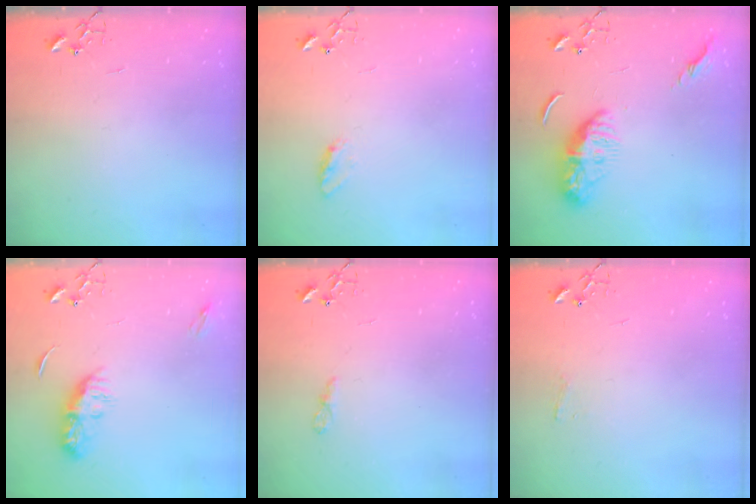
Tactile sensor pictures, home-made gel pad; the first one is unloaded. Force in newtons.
{"total": 5.0, "press": 5.0, "slide": 0.7}
{"total": 11.4, "press": 11.3, "slide": 0.9}
{"total": 8.3, "press": 8.3, "slide": 0.4}
{"total": 4.8, "press": 4.7, "slide": 0.6}
{"total": 3.7, "press": 3.6, "slide": 0.6}